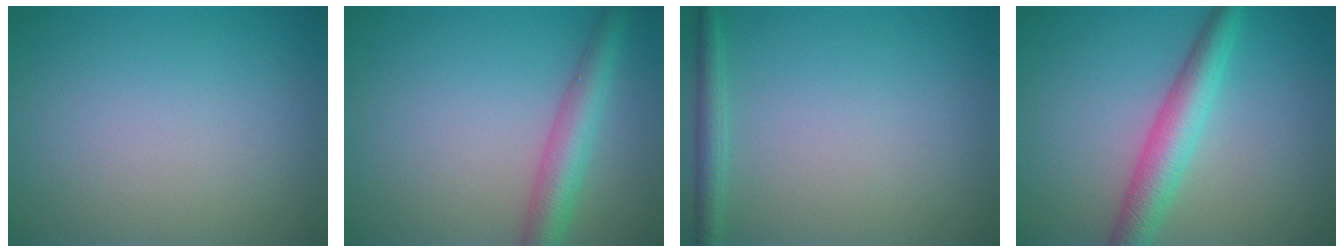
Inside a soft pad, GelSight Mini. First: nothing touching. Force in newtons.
{"total": 4.1, "press": 4.1, "slide": 0.0}
{"total": 1.7, "press": 1.7, "slide": 0.1}
{"total": 4.4, "press": 4.4, "slide": 0.1}